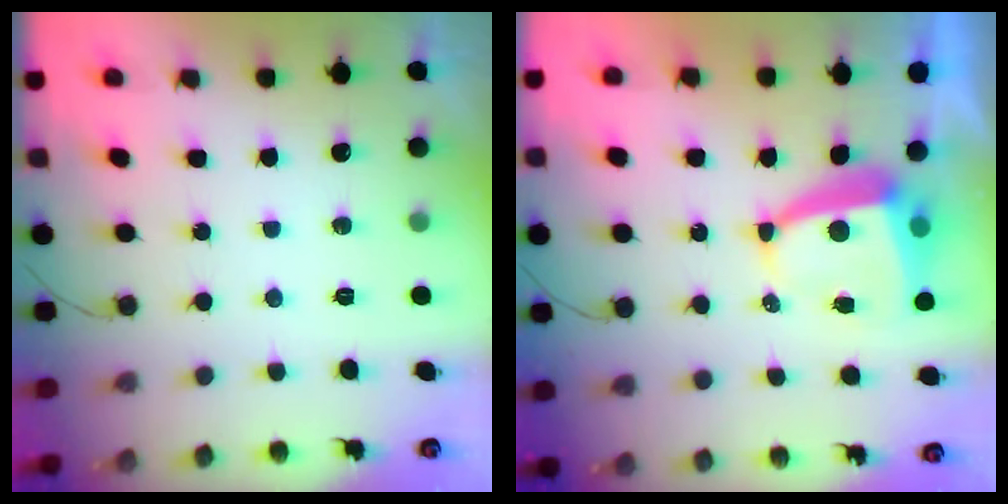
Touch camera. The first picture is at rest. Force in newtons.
{"total": 6.1, "press": 6.0, "slide": 1.2}